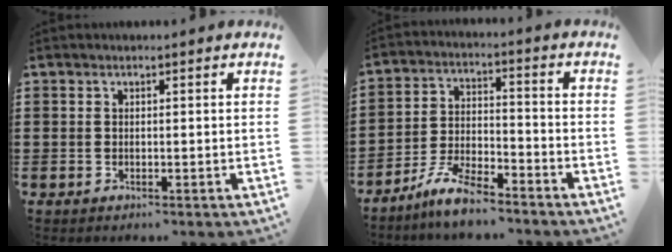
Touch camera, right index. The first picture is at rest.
{"total": 7.0, "force": [-6.2, 1.2, 3.2], "torque": [-0.078, 0.002, -0.121]}